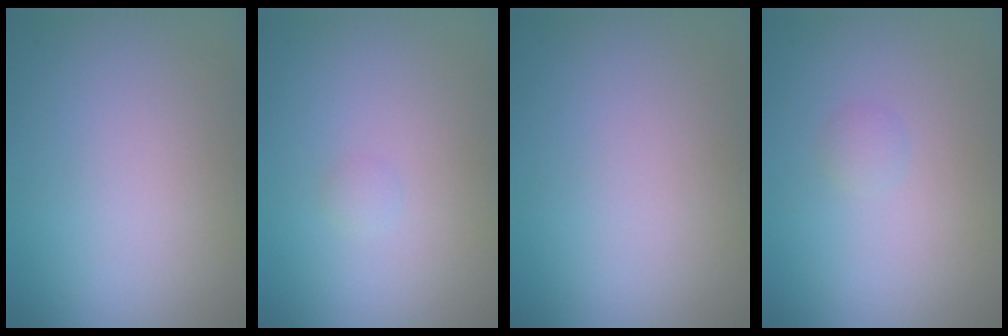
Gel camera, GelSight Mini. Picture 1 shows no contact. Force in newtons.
{"total": 0.5, "press": 0.5, "slide": 0.0}
{"total": 0.0}
{"total": 0.8, "press": 0.8, "slide": 0.1}